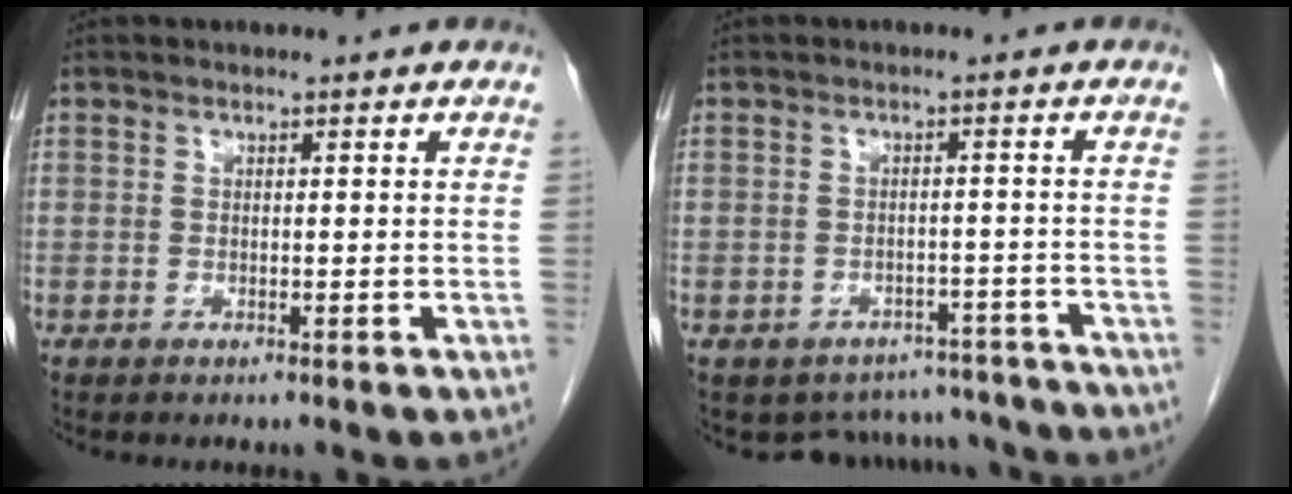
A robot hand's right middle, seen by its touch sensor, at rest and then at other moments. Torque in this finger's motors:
{"motor_torque": [0.68, -0.67, 0.07, 0.01]}